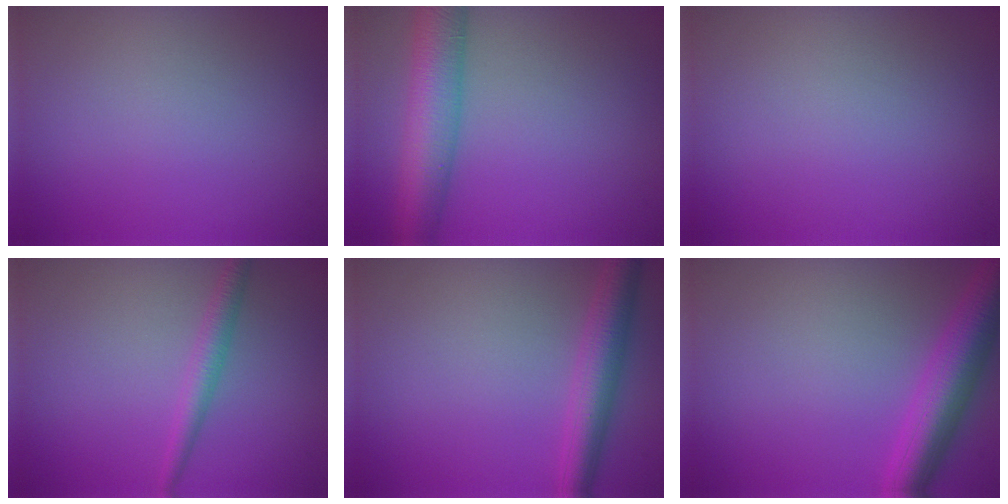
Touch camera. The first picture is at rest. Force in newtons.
{"total": 7.4, "press": 7.4, "slide": 0.3}
{"total": 0.0}
{"total": 2.1, "press": 2.1, "slide": 0.1}
{"total": 4.3, "press": 4.3, "slide": 0.1}
{"total": 6.0, "press": 6.0, "slide": 0.2}